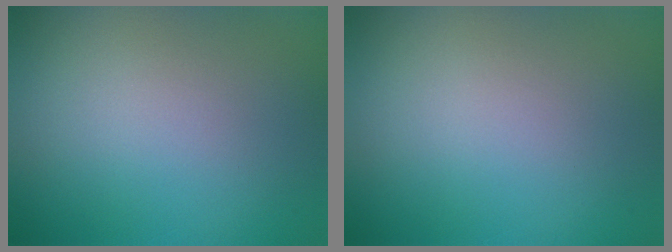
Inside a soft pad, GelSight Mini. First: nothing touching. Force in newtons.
{"total": 0.0}